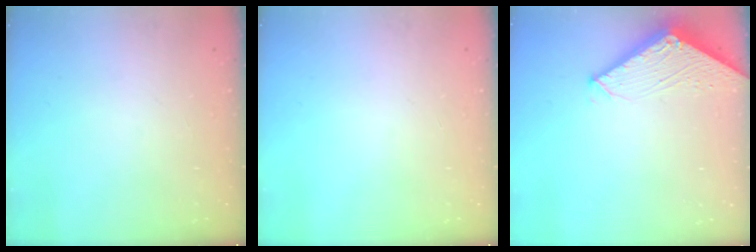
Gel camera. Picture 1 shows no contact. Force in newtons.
{"total": 0.0}
{"total": 2.8, "press": 2.8, "slide": 0.3}